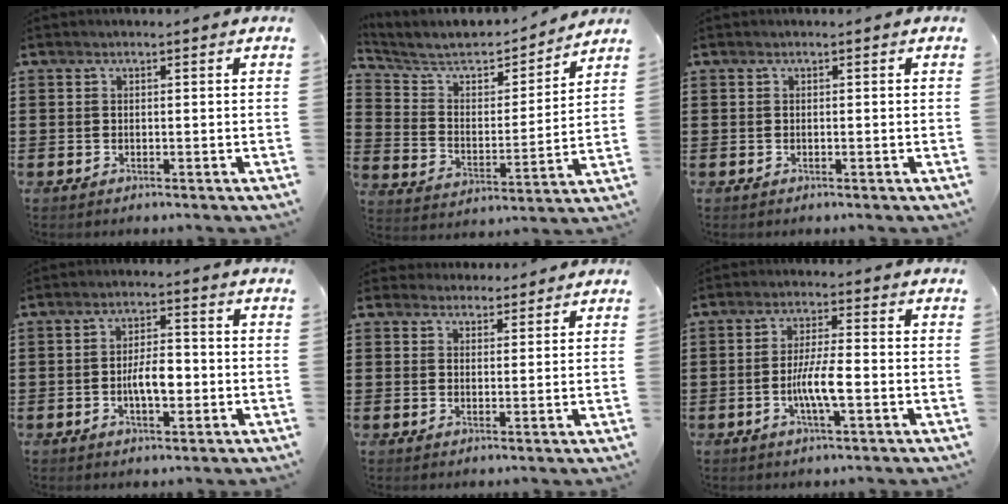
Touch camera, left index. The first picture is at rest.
{"total": 6.3, "force": [5.4, 2.4, 2.3], "torque": [-0.077, -0.035, 0.088]}
{"total": 0.0}
{"total": 5.3, "force": [-1.0, 2.2, 4.7], "torque": [-0.083, 0.001, -0.023]}
{"total": 2.9, "force": [2.7, 1.1, 0.0], "torque": [-0.009, -0.001, 0.053]}
{"total": 6.3, "force": [-1.6, 1.2, 6.0], "torque": [-0.115, 0.000, -0.032]}